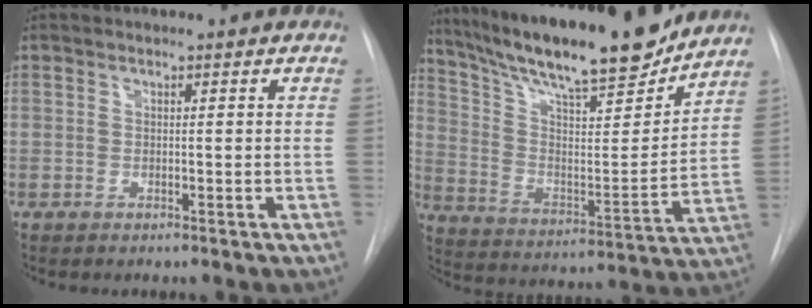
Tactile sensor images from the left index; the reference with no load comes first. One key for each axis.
{"total": 22.5, "fx": 18.8, "fy": 3.1, "fz": 11.8, "tx": -0.208, "ty": -0.015, "tz": 0.301}